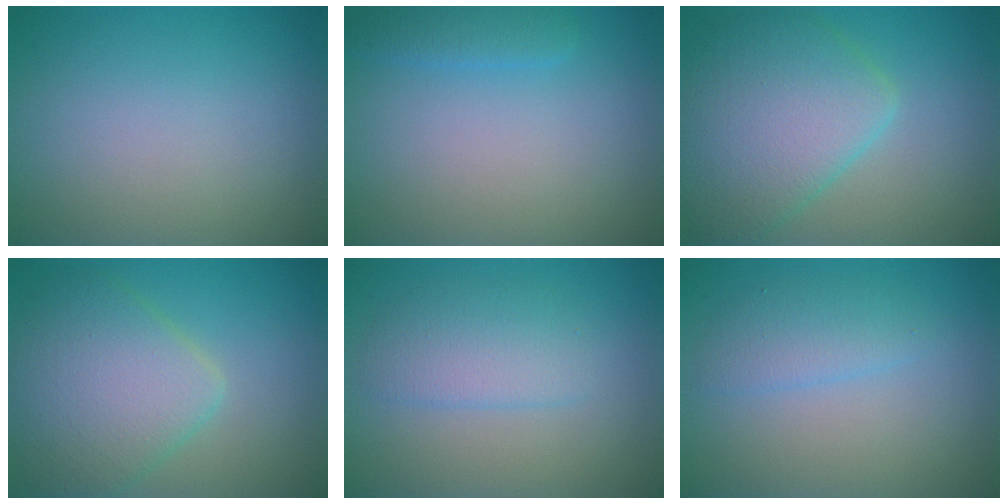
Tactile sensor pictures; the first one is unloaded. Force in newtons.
{"total": 1.5, "press": 1.5, "slide": 0.2}
{"total": 7.2, "press": 7.2, "slide": 0.3}
{"total": 6.3, "press": 6.2, "slide": 0.3}
{"total": 2.9, "press": 2.9, "slide": 0.0}
{"total": 2.0, "press": 2.0, "slide": 0.1}